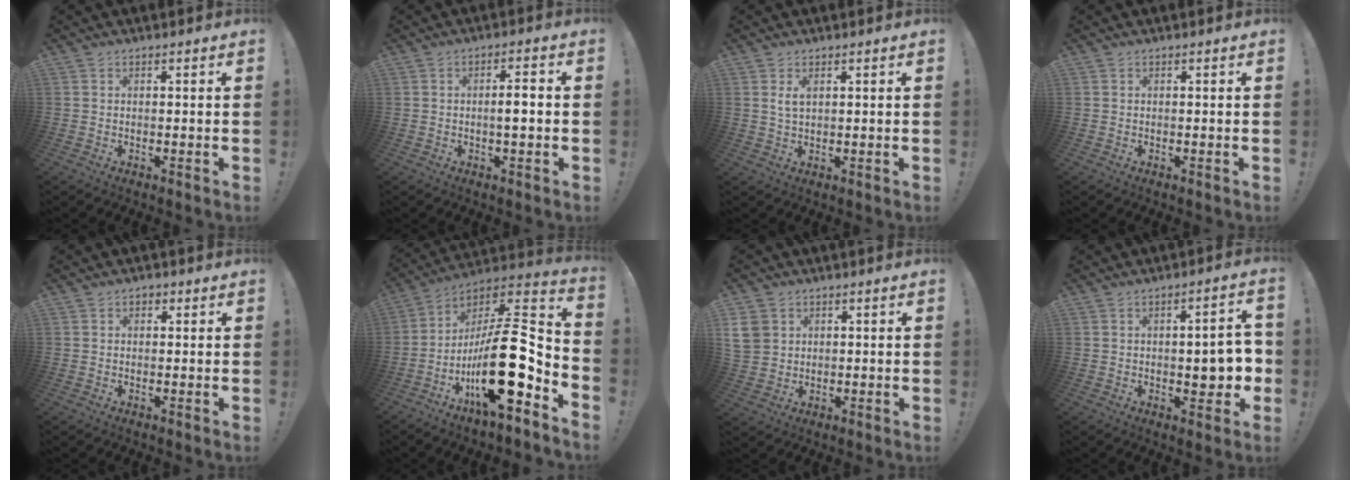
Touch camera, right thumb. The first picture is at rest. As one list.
[{"total": 4.1, "force": [-0.7, 0.6, 4.0], "torque": [-0.067, 0.004, -0.017]}, {"total": 3.0, "force": [1.2, 1.3, 2.4], "torque": [-0.050, 0.002, 0.022]}, {"total": 0.0}, {"total": 1.5, "force": [0.1, 1.3, 0.8], "torque": [-0.007, 0.001, 0.001]}, {"total": 24.6, "force": [-6.7, 8.5, 22.0], "torque": [-0.381, 0.023, -0.111]}, {"total": 6.7, "force": [2.0, 5.8, 2.6], "torque": [-0.048, -0.004, 0.042]}, {"total": 8.6, "force": [-0.9, 3.2, 7.9], "torque": [-0.090, -0.004, -0.015]}]